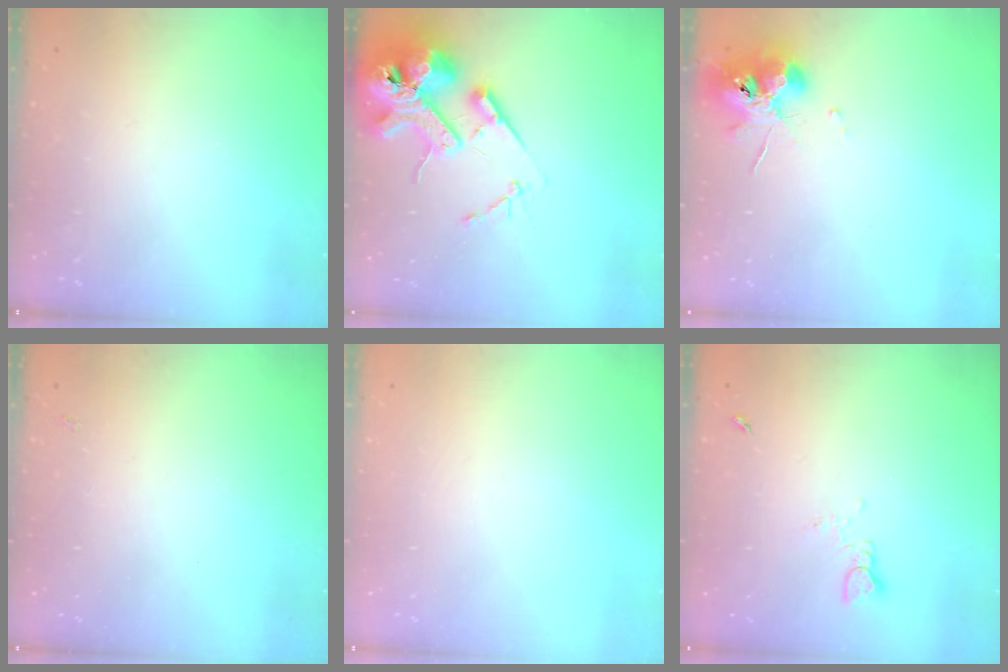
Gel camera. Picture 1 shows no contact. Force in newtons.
{"total": 17.7, "press": 17.5, "slide": 2.8}
{"total": 9.9, "press": 9.8, "slide": 1.2}
{"total": 1.3, "press": 1.3, "slide": 0.3}
{"total": 0.0}
{"total": 1.3, "press": 1.2, "slide": 0.1}